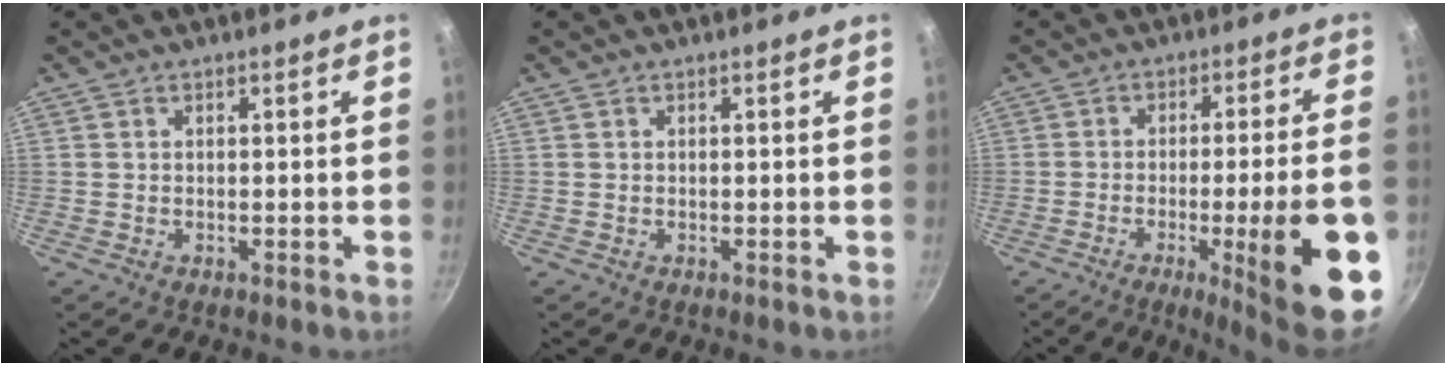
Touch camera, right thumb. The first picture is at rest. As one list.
[{"total": 0.0}, {"total": 18.6, "force": [-6.1, 2.6, 17.3], "torque": [-0.227, 0.020, -0.075]}]